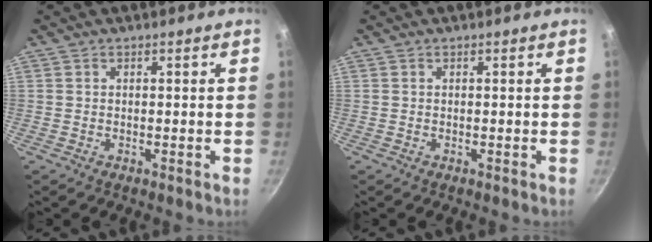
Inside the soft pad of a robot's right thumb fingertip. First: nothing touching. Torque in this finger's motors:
{"motor_torque": [0.00, 0.00, 0.01, 0.00, 0.00]}